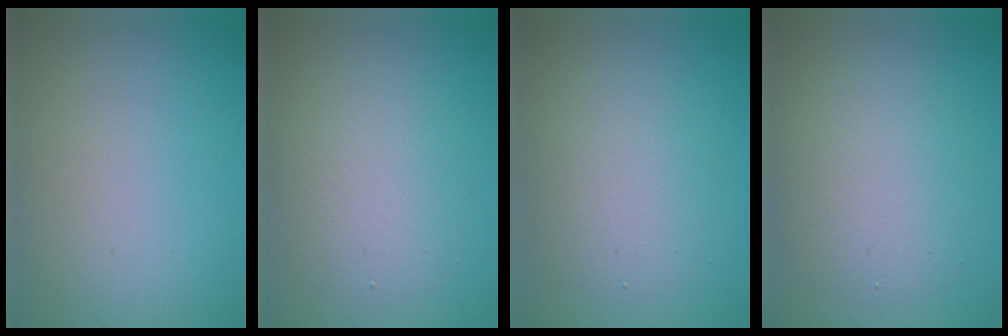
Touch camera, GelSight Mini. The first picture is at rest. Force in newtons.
{"total": 4.5, "press": 4.5, "slide": 0.5}
{"total": 3.8, "press": 3.7, "slide": 0.3}
{"total": 5.1, "press": 5.1, "slide": 0.3}